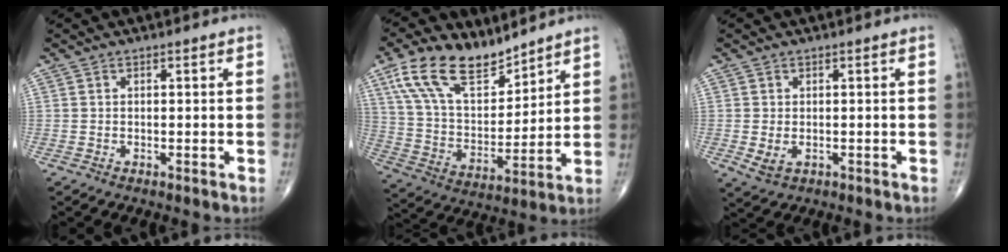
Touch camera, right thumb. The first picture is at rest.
{"total": 15.9, "force": [11.1, 7.3, 8.8], "torque": [-0.136, -0.051, 0.220]}
{"total": 2.7, "force": [-0.5, 1.9, 1.9], "torque": [-0.034, -0.006, -0.002]}